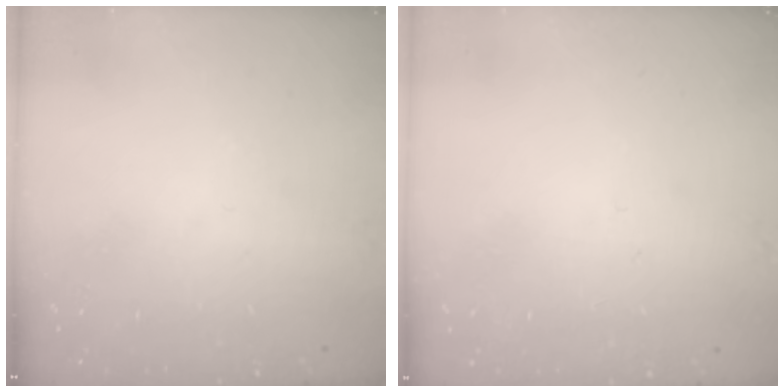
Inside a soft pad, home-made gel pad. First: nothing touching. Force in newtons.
{"total": 2.7, "press": 2.7, "slide": 0.3}